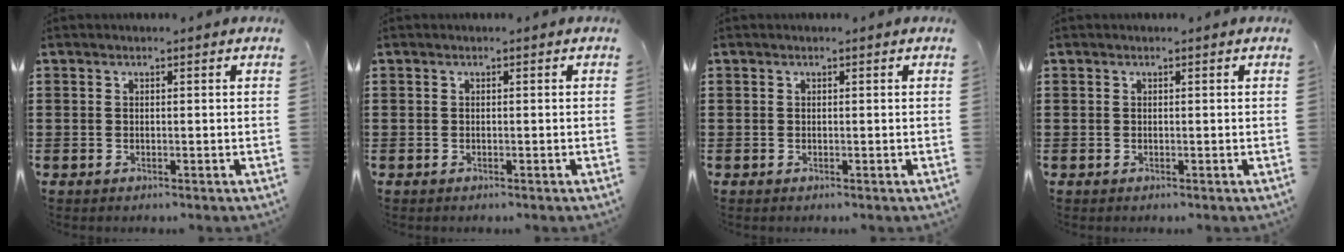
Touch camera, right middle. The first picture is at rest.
{"total": 0.0}
{"total": 0.0}
{"total": 0.0}